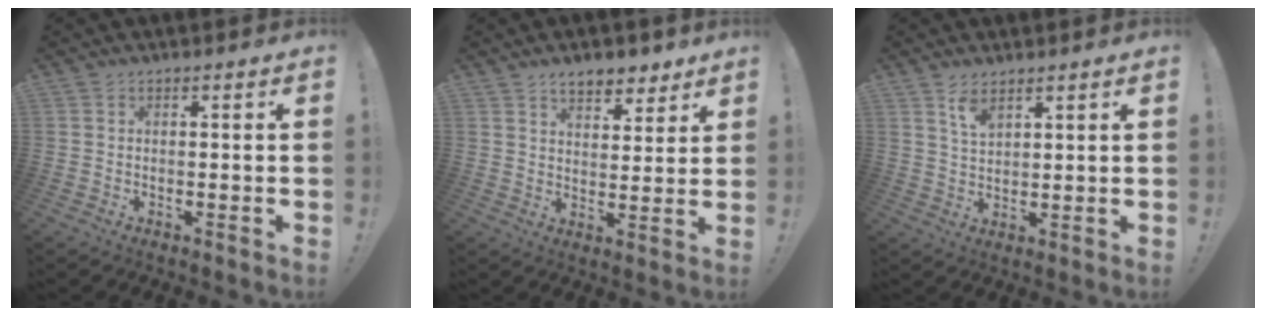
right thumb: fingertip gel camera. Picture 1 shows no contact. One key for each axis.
{"total": 7.7, "fx": 5.9, "fy": 3.8, "fz": 3.1, "tx": -0.035, "ty": -0.033, "tz": 0.105}
{"total": 5.2, "fx": 3.6, "fy": 2.4, "fz": 2.9, "tx": -0.050, "ty": -0.021, "tz": 0.064}